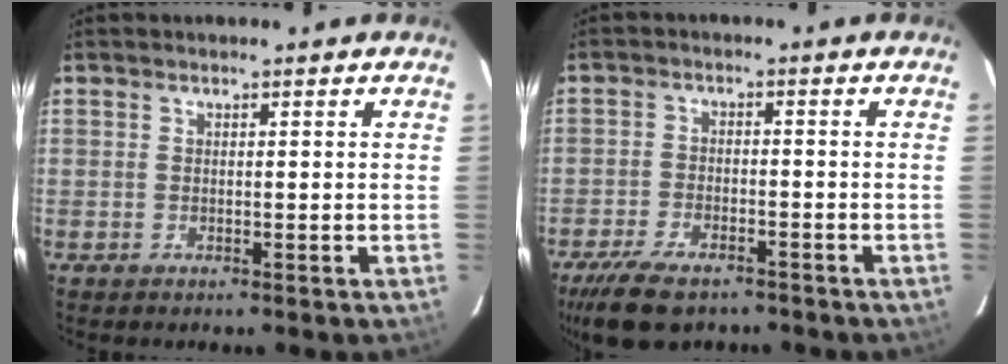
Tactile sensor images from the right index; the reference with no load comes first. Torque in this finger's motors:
{"motor_torque": [0.96, -0.76, 0.37, 0.10]}